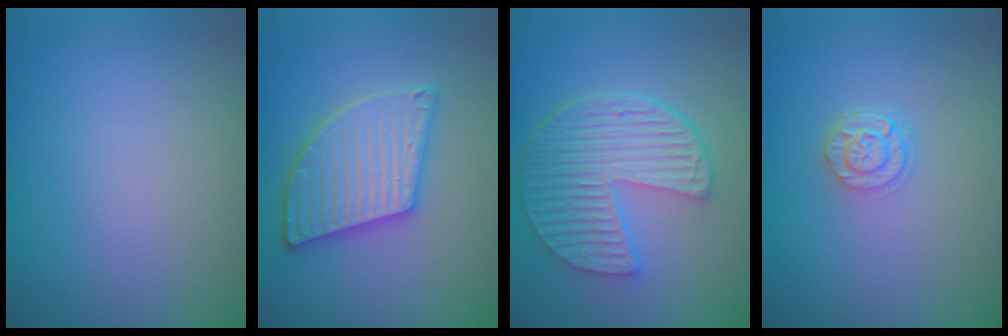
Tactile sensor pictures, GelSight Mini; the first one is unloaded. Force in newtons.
{"total": 5.5, "press": 5.5, "slide": 0.7}
{"total": 6.3, "press": 4.7, "slide": 4.1}
{"total": 2.3, "press": 1.9, "slide": 1.4}